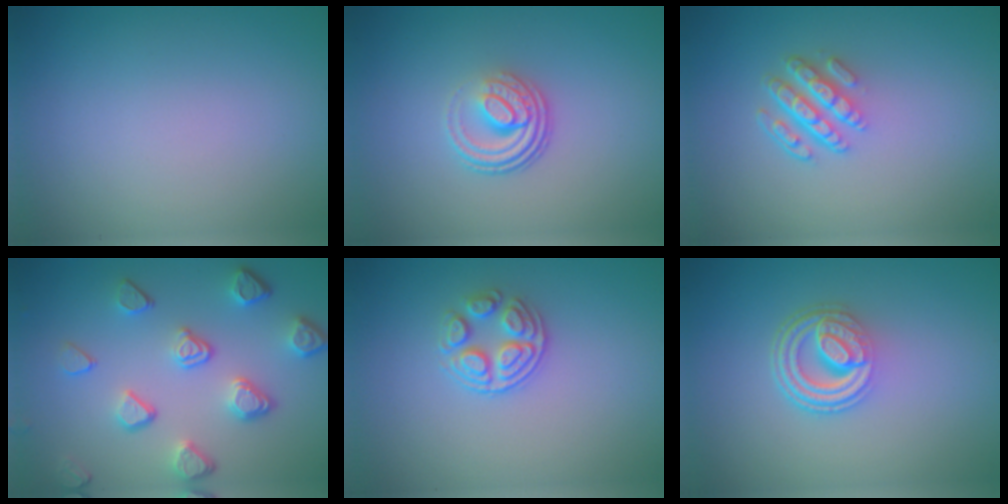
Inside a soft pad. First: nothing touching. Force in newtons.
{"total": 3.9, "press": 2.6, "slide": 2.9}
{"total": 4.2, "press": 3.1, "slide": 2.9}
{"total": 5.0, "press": 3.7, "slide": 3.3}
{"total": 2.9, "press": 2.6, "slide": 1.3}
{"total": 4.6, "press": 3.3, "slide": 3.2}